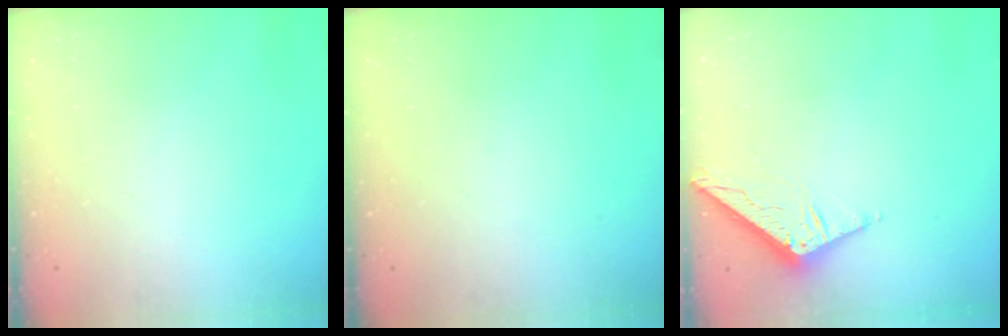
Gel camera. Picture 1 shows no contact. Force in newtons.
{"total": 0.0}
{"total": 8.3, "press": 8.3, "slide": 0.5}